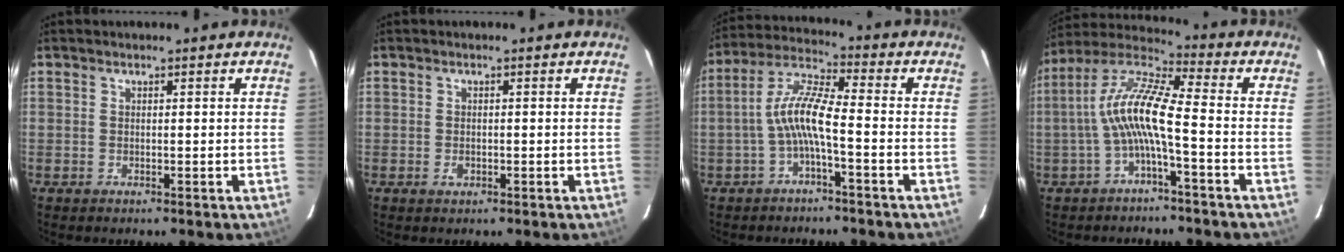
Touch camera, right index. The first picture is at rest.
{"total": 1.6, "force": [-0.5, 1.0, 1.1], "torque": [-0.020, 0.001, -0.009]}
{"total": 7.8, "force": [-2.4, 1.0, 7.4], "torque": [-0.173, 0.018, -0.047]}
{"total": 10.7, "force": [-2.5, 1.4, 10.3], "torque": [-0.218, 0.018, -0.052]}